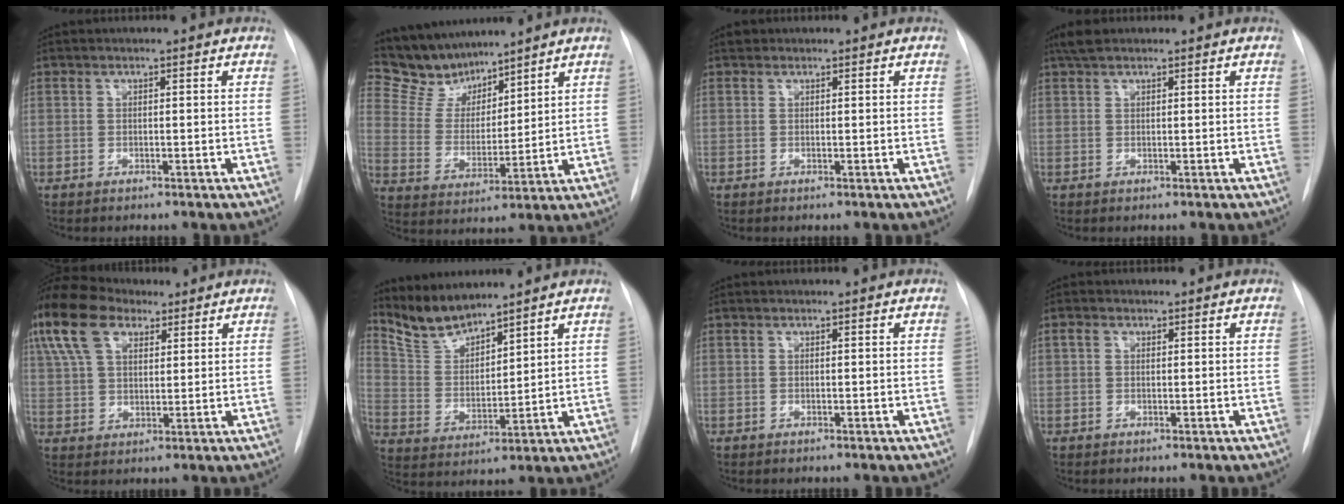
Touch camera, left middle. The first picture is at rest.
{"total": 9.9, "force": [9.2, 3.3, 1.5], "torque": [-0.040, 0.013, 0.186]}
{"total": 0.8, "force": [0.6, 0.5, 0.0], "torque": [-0.001, 0.010, 0.008]}
{"total": 2.5, "force": [2.0, 0.8, 1.3], "torque": [-0.024, 0.015, 0.037]}
{"total": 18.6, "force": [10.7, 10.6, 10.8], "torque": [-0.281, 0.064, 0.195]}
{"total": 8.2, "force": [7.7, 1.7, 2.0], "torque": [-0.046, 0.002, 0.163]}
{"total": 0.0}
{"total": 1.3, "force": [0.5, 1.0, 0.7], "torque": [-0.016, 0.012, 0.007]}